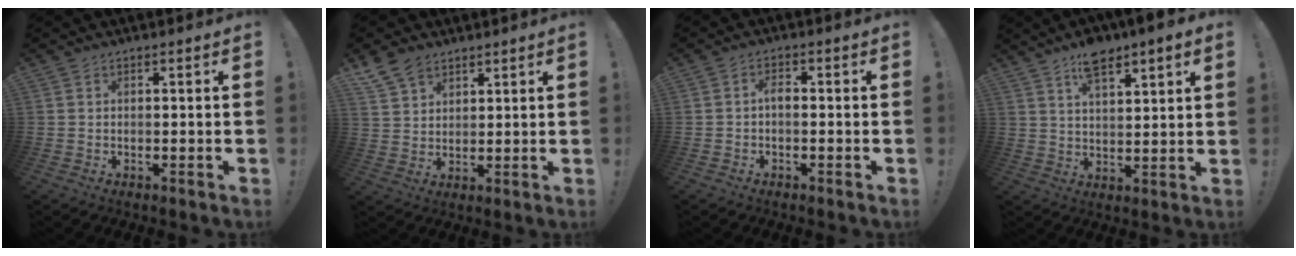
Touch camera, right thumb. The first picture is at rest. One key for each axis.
{"total": 7.9, "fx": 5.6, "fy": 5.1, "fz": 2.2, "tx": -0.046, "ty": -0.028, "tz": 0.114}
{"total": 1.9, "fx": -0.4, "fy": 0.9, "fz": 1.7, "tx": -0.032, "ty": 0.007, "tz": -0.011}
{"total": 8.5, "fx": 5.9, "fy": 2.9, "fz": 5.4, "tx": -0.080, "ty": -0.025, "tz": 0.101}